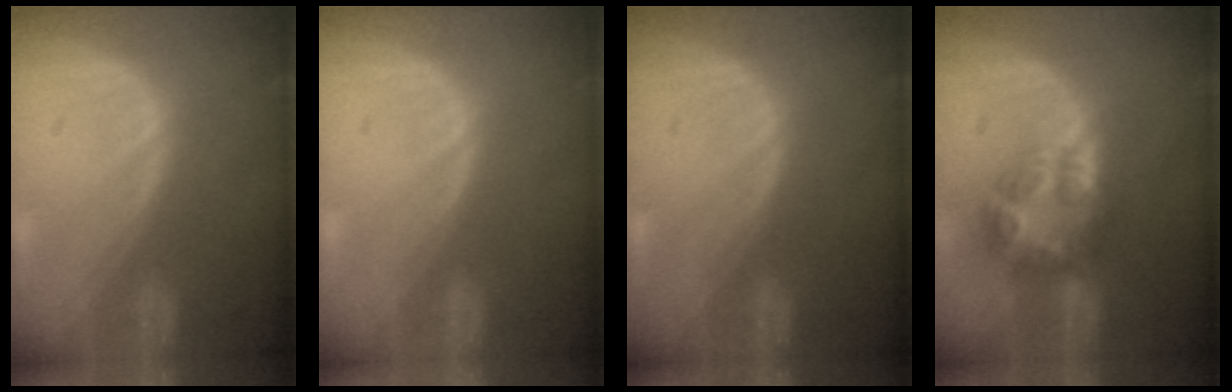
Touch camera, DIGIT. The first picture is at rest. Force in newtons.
{"total": 0.0}
{"total": 0.0}
{"total": 7.6, "press": 6.7, "slide": 3.7}